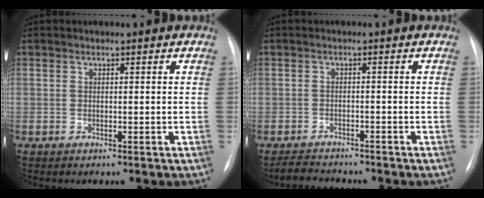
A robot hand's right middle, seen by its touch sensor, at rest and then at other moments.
{"total": 4.6, "force": [-4.3, 0.8, 1.1], "torque": [-0.021, -0.015, -0.070]}